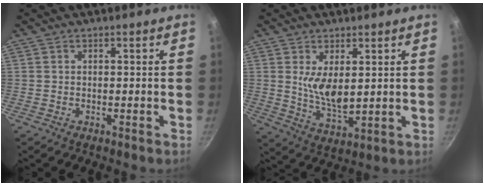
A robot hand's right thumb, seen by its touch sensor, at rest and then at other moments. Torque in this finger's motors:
{"motor_torque": [1.41, 3.59, 0.76, -0.27, 0.20]}